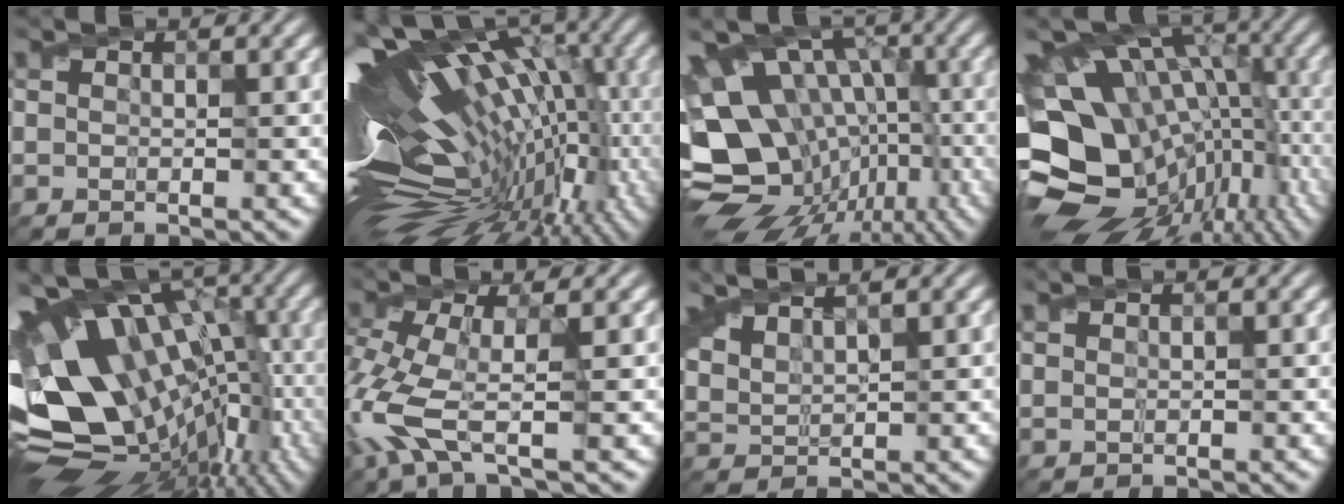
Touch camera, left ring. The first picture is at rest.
{"total": 17.8, "force": [0.2, 8.6, 15.6], "torque": [-0.253, 0.004, 0.027]}
{"total": 16.1, "force": [-3.9, 11.6, 10.4], "torque": [-0.177, -0.001, -0.019]}
{"total": 17.7, "force": [-3.4, 12.0, 12.6], "torque": [-0.202, 0.008, -0.007]}
{"total": 16.8, "force": [-0.7, 10.0, 13.4], "torque": [-0.207, -0.006, 0.016]}
{"total": 5.9, "force": [-2.8, 1.2, 5.0], "torque": [-0.143, -0.007, -0.061]}
{"total": 3.3, "force": [2.8, 0.9, 1.5], "torque": [-0.051, 0.012, 0.069]}
{"total": 0.0}